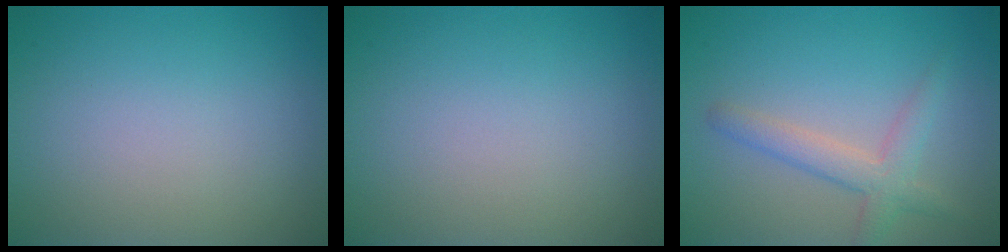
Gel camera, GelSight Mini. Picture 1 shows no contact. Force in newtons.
{"total": 0.0}
{"total": 3.0, "press": 3.0, "slide": 0.1}